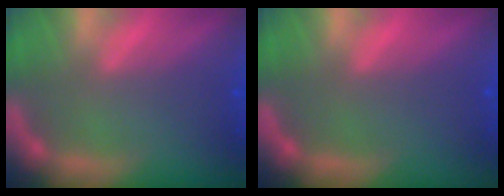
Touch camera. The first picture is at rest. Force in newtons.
{"total": 0.0}